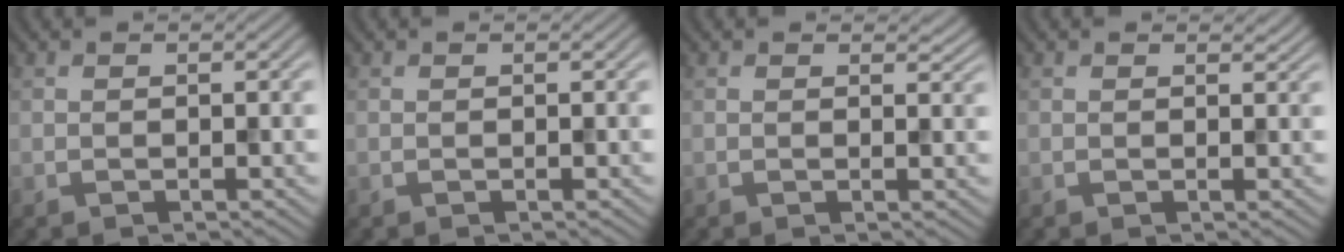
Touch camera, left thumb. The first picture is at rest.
{"total": 0.0}
{"total": 1.1, "force": [0.9, 0.5, 0.5], "torque": [-0.006, -0.007, 0.016]}
{"total": 0.7, "force": [0.7, 0.2, 0.2], "torque": [-0.004, -0.005, 0.011]}